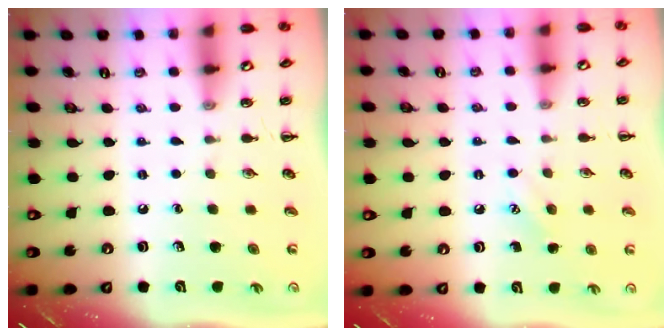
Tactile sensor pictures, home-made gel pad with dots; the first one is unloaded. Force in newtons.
{"total": 6.0, "press": 5.8, "slide": 1.7}